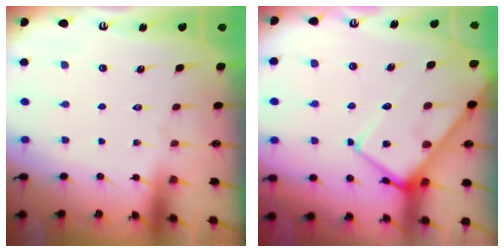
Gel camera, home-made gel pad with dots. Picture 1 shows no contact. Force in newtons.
{"total": 13.9, "press": 13.8, "slide": 1.2}